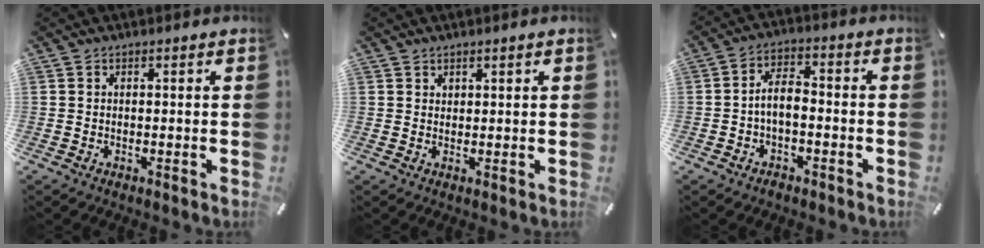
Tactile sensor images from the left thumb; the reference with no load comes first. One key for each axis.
{"total": 1.2, "fx": 1.0, "fy": 0.7, "fz": 0.0, "tx": 0.008, "ty": -0.005, "tz": 0.018}
{"total": 6.4, "fx": -1.8, "fy": 3.7, "fz": 4.9, "tx": -0.096, "ty": 0.015, "tz": -0.035}